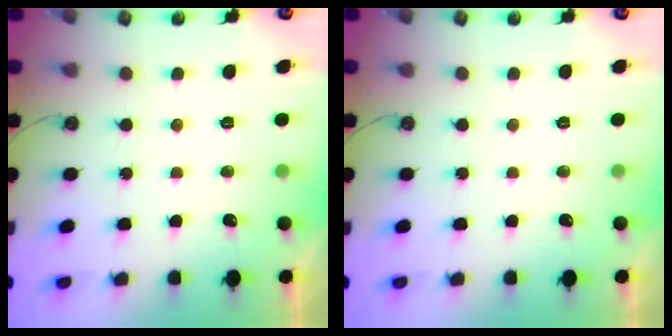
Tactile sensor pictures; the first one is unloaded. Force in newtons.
{"total": 0.0}